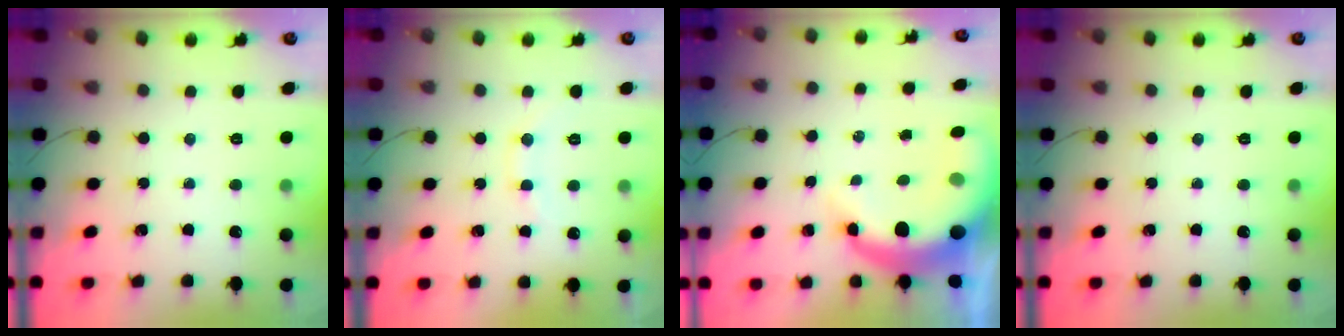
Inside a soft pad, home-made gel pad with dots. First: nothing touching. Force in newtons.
{"total": 8.4, "press": 8.3, "slide": 1.4}
{"total": 11.6, "press": 11.3, "slide": 2.7}
{"total": 0.0}